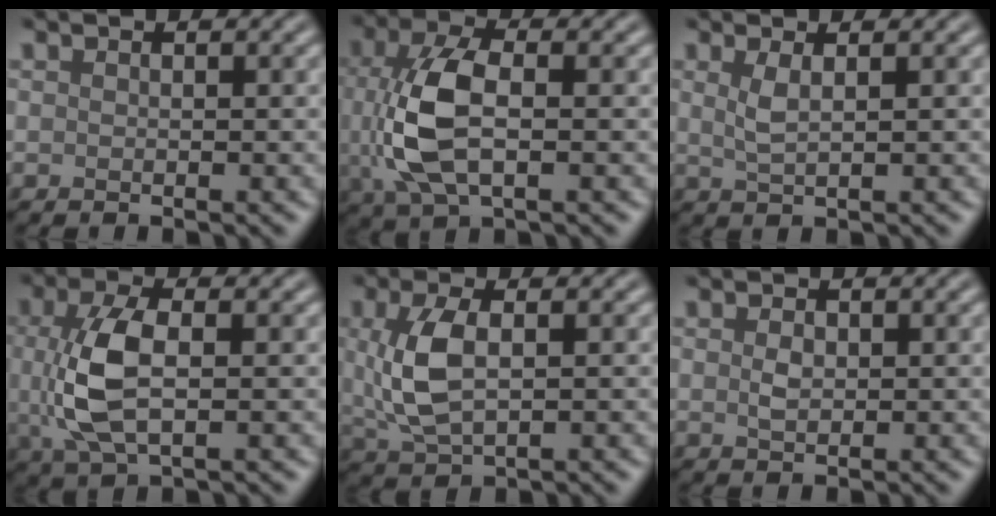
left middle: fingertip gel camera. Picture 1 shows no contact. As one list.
[{"total": 7.2, "force": [0.0, 3.8, 6.2], "torque": [-0.146, 0.001, -0.002]}, {"total": 1.9, "force": [0.7, 0.6, 1.7], "torque": [-0.034, -0.002, 0.015]}, {"total": 6.2, "force": [0.2, 3.0, 5.4], "torque": [-0.128, 0.000, 0.005]}, {"total": 5.4, "force": [0.6, 2.8, 4.5], "torque": [-0.111, 0.002, 0.018]}, {"total": 1.3, "force": [0.2, 0.9, 1.0], "torque": [-0.021, -0.002, 0.004]}]